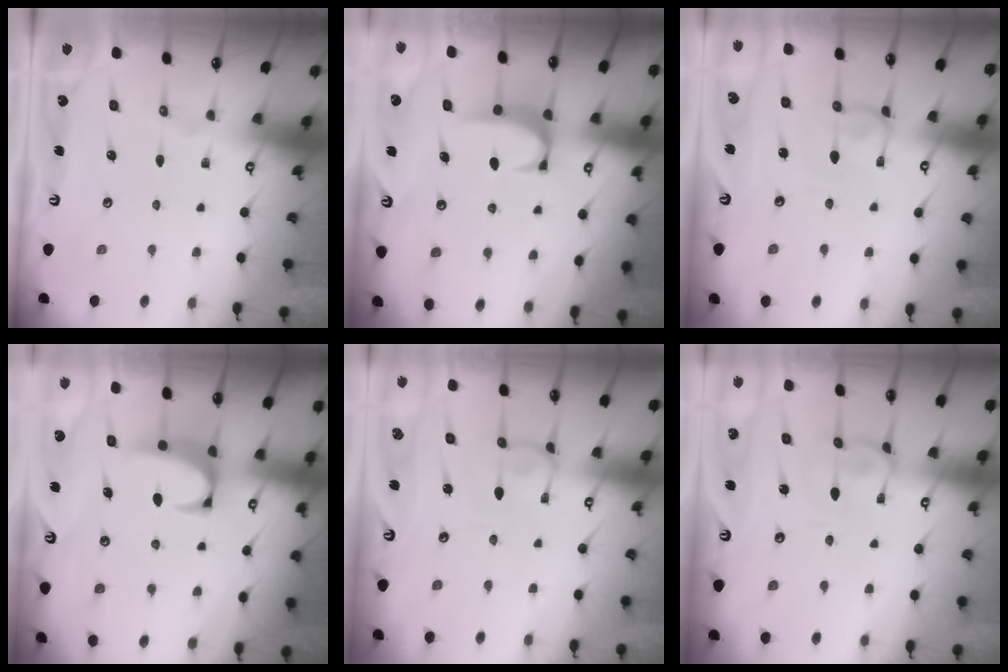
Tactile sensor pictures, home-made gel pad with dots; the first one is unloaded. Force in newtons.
{"total": 2.0, "press": 1.9, "slide": 0.5}
{"total": 1.1, "press": 1.0, "slide": 0.3}
{"total": 2.2, "press": 1.9, "slide": 1.0}
{"total": 0.8, "press": 0.7, "slide": 0.3}
{"total": 0.9, "press": 0.6, "slide": 0.6}